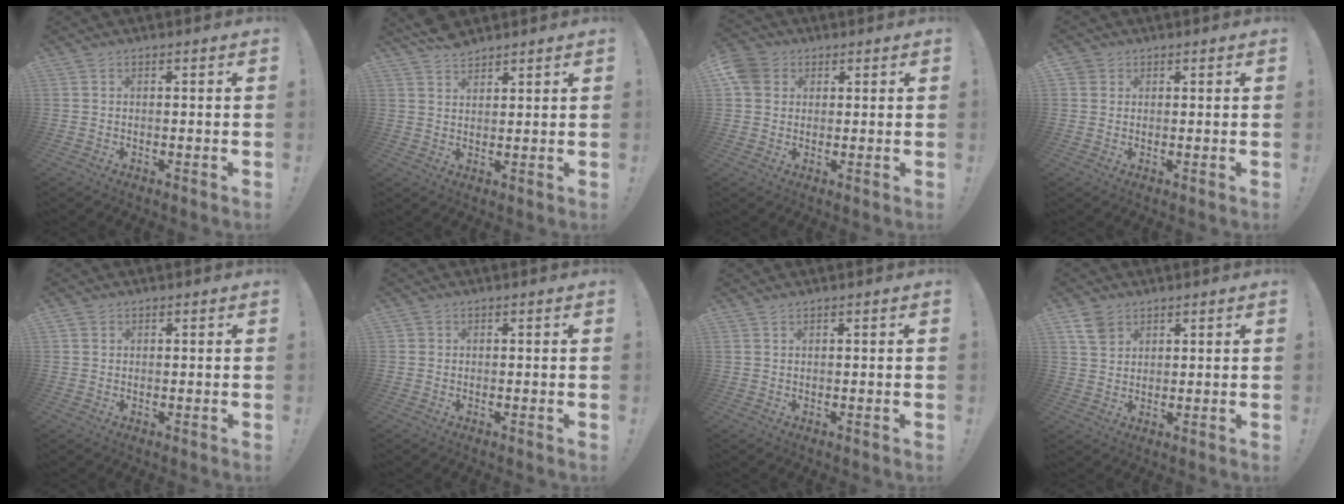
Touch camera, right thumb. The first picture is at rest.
{"total": 4.7, "force": [4.0, 2.1, 1.5], "torque": [-0.025, -0.023, 0.075]}
{"total": 6.6, "force": [2.4, 5.7, 2.4], "torque": [-0.046, -0.002, 0.048]}
{"total": 2.3, "force": [1.2, 1.8, 0.5], "torque": [-0.008, -0.002, 0.023]}
{"total": 1.2, "force": [0.8, 0.9, 0.3], "torque": [0.002, -0.002, 0.013]}
{"total": 1.0, "force": [0.3, 0.9, 0.2], "torque": [-0.004, 0.002, 0.005]}
{"total": 0.6, "force": [0.5, 0.1, 0.2], "torque": [-0.007, 0.003, 0.011]}
{"total": 6.1, "force": [3.8, 3.9, 2.7], "torque": [-0.039, -0.014, 0.074]}